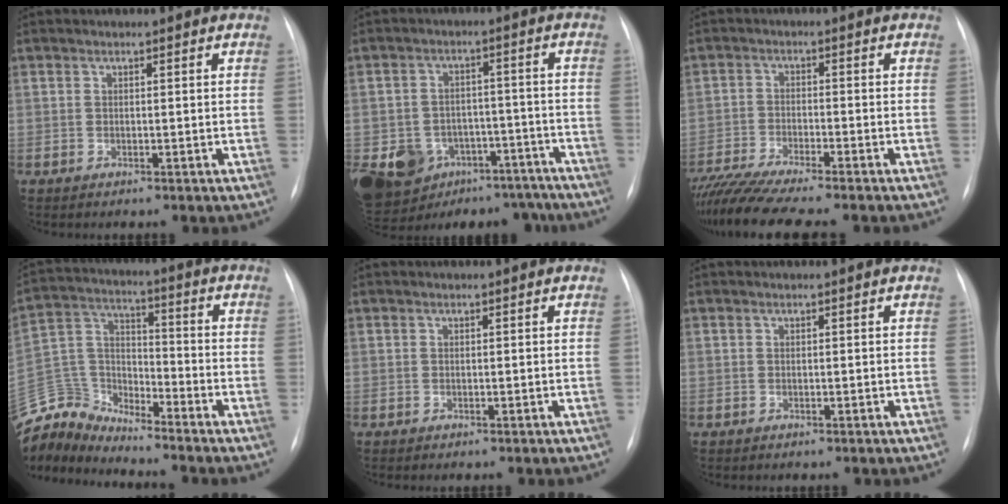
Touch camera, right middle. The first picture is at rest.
{"total": 19.8, "force": [-12.8, 13.3, 7.3], "torque": [-0.168, 0.022, -0.163]}
{"total": 12.3, "force": [-10.6, -0.1, 6.1], "torque": [-0.100, -0.022, -0.173]}
{"total": 10.9, "force": [-10.8, 1.4, -0.5], "torque": [-0.003, 0.050, -0.220]}
{"total": 0.0}
{"total": 0.0}